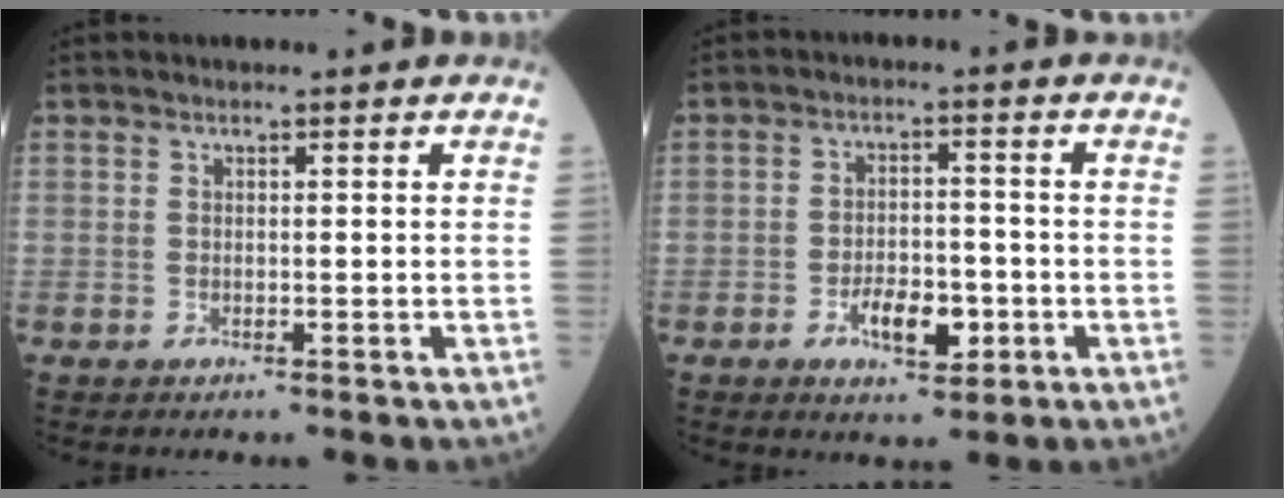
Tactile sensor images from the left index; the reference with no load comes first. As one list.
[{"total": 6.0, "force": [-2.5, 2.8, 4.7], "torque": [-0.081, 0.001, -0.038]}]